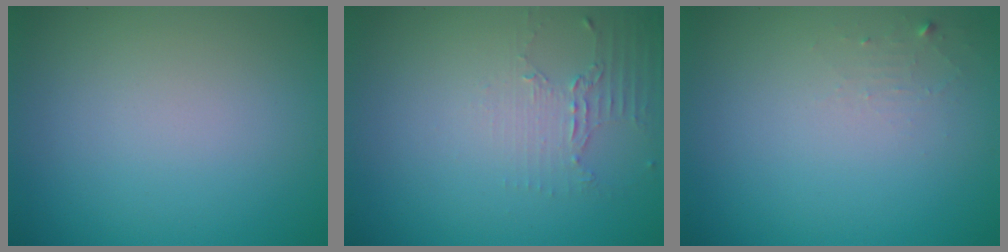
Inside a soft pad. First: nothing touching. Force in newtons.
{"total": 2.1, "press": 1.5, "slide": 1.4}
{"total": 1.0, "press": 1.0, "slide": 0.1}